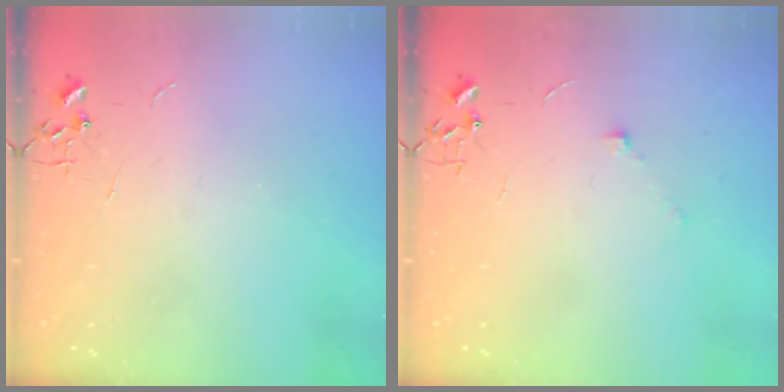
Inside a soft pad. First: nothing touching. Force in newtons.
{"total": 4.0, "press": 3.6, "slide": 1.6}